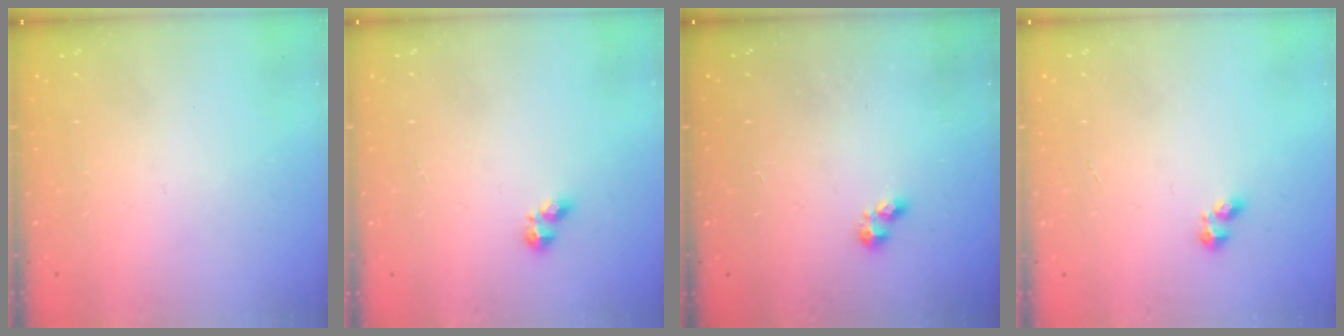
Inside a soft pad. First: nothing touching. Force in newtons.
{"total": 2.6, "press": 2.5, "slide": 0.5}
{"total": 3.4, "press": 3.3, "slide": 0.5}
{"total": 2.2, "press": 2.1, "slide": 0.6}